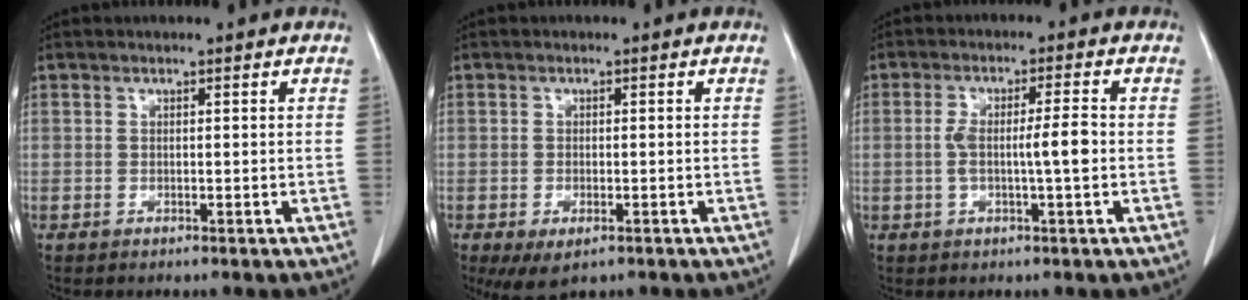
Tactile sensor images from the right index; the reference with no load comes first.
{"total": 4.6, "force": [-2.5, 2.1, 3.2], "torque": [-0.055, -0.010, -0.034]}
{"total": 5.4, "force": [-0.6, 0.4, 5.3], "torque": [-0.103, 0.010, -0.007]}